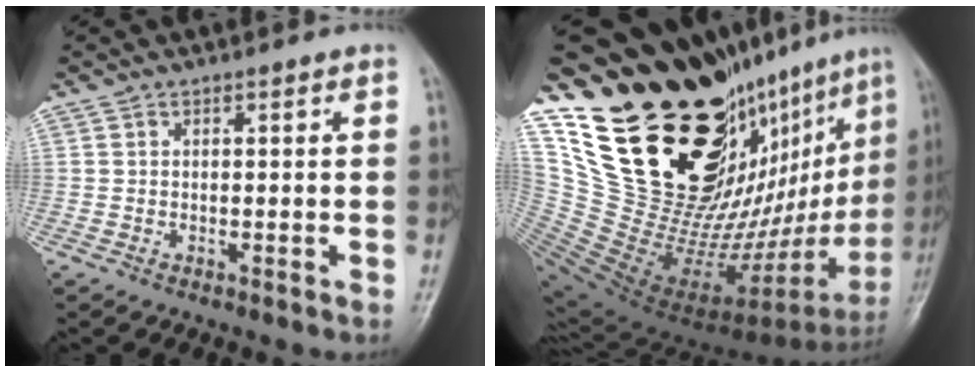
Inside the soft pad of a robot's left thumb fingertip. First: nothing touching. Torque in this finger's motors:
{"motor_torque": [3.46, 1.55, 1.34, -1.43, 0.55]}